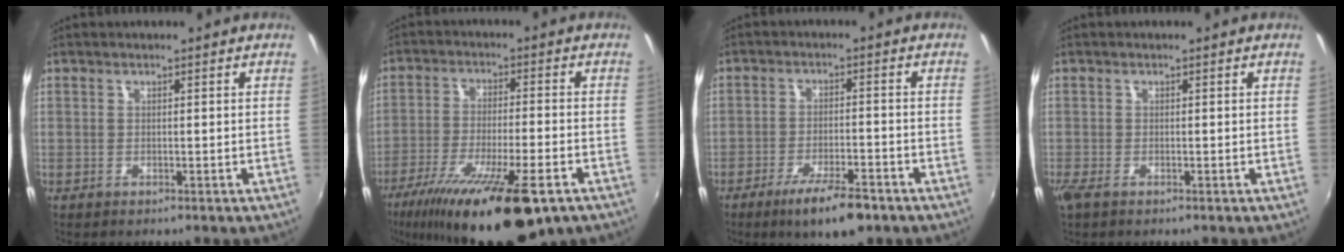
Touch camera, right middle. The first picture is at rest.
{"total": 21.2, "force": [-13.4, 4.6, 15.8], "torque": [-0.287, -0.057, -0.214]}
{"total": 8.9, "force": [-6.0, 2.1, 6.2], "torque": [-0.125, -0.013, -0.096]}
{"total": 1.7, "force": [-1.0, 0.5, 1.3], "torque": [-0.027, -0.008, -0.019]}